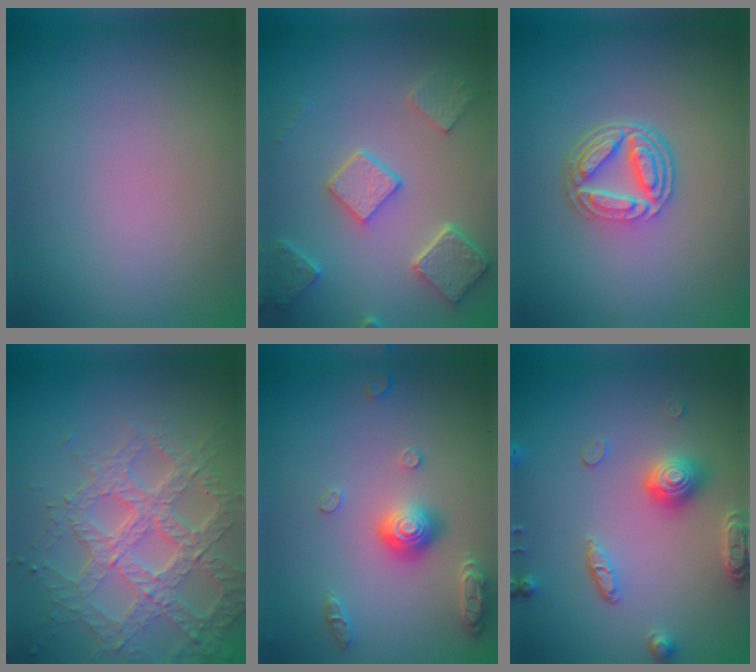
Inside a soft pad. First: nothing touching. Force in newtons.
{"total": 4.9, "press": 3.8, "slide": 3.1}
{"total": 5.3, "press": 3.9, "slide": 3.7}
{"total": 7.1, "press": 5.2, "slide": 4.8}
{"total": 2.9, "press": 2.9, "slide": 0.2}
{"total": 4.1, "press": 3.5, "slide": 2.1}